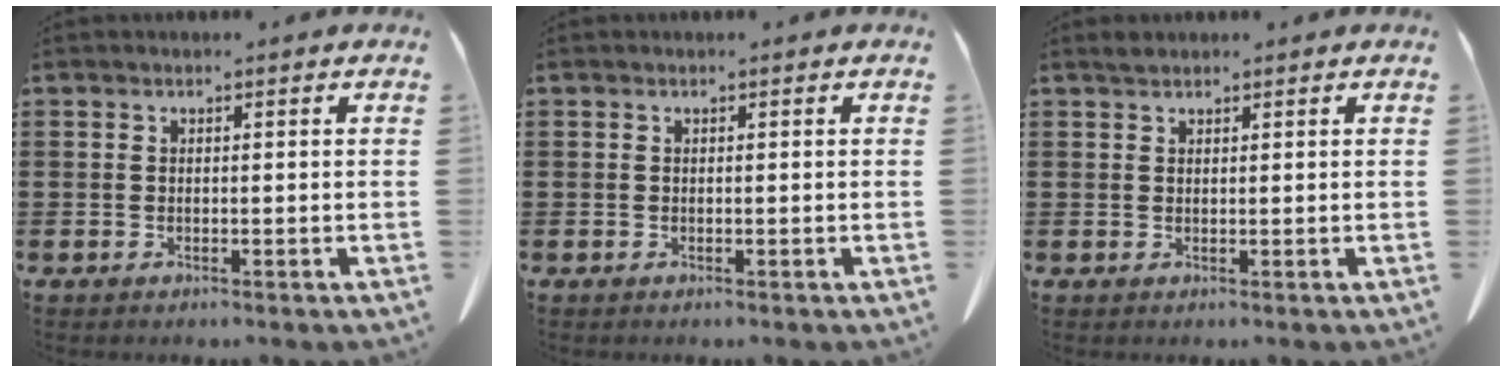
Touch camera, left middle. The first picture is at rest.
{"total": 0.0}
{"total": 0.9, "force": [0.8, 0.3, 0.3], "torque": [-0.008, 0.001, 0.016]}